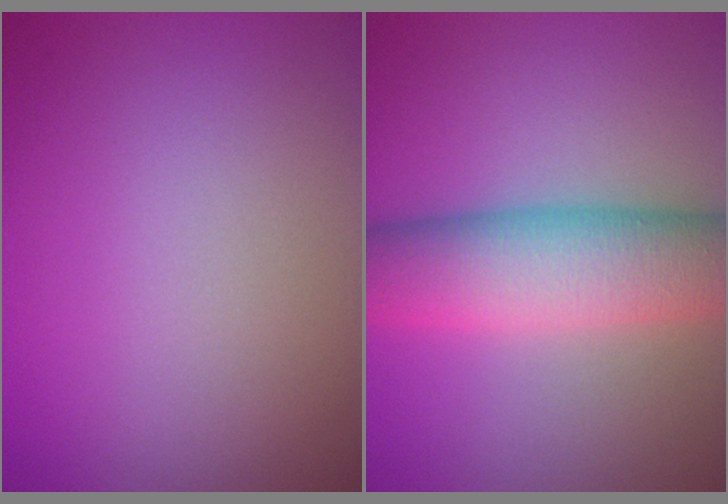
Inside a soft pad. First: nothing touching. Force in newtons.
{"total": 8.2, "press": 8.2, "slide": 0.2}